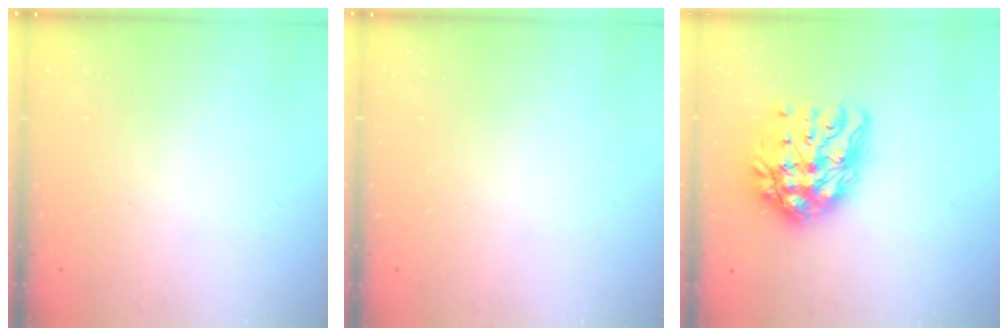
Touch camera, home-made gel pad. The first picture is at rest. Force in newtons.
{"total": 0.0}
{"total": 15.6, "press": 15.6, "slide": 1.1}